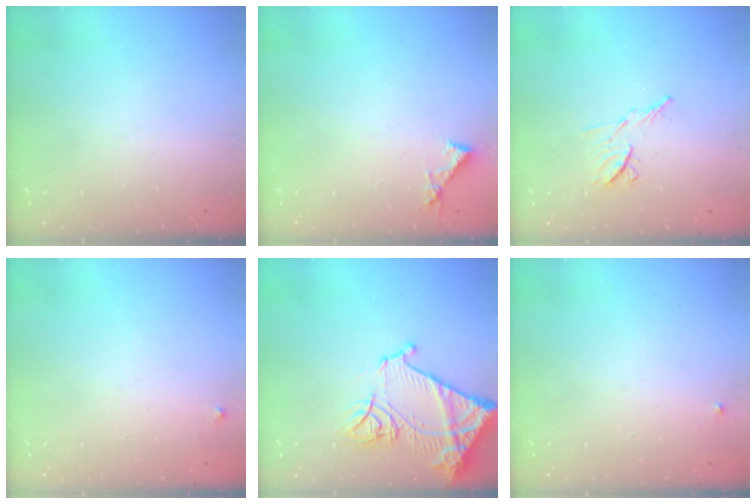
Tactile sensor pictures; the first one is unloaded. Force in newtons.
{"total": 4.2, "press": 4.2, "slide": 0.4}
{"total": 7.6, "press": 7.5, "slide": 1.1}
{"total": 2.3, "press": 2.3, "slide": 0.2}
{"total": 17.3, "press": 17.3, "slide": 1.6}
{"total": 2.1, "press": 2.1, "slide": 0.1}